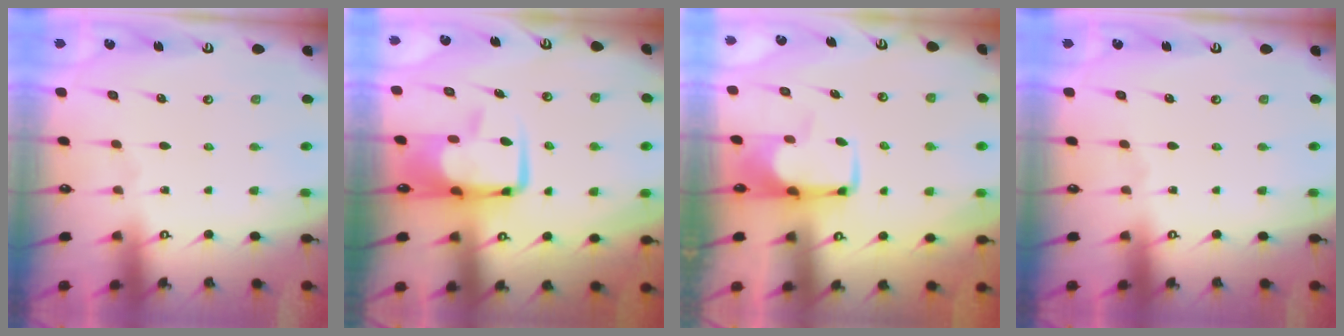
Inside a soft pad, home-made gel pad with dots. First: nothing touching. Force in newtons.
{"total": 8.5, "press": 8.4, "slide": 1.3}
{"total": 1.7, "press": 1.6, "slide": 0.5}
{"total": 0.0}